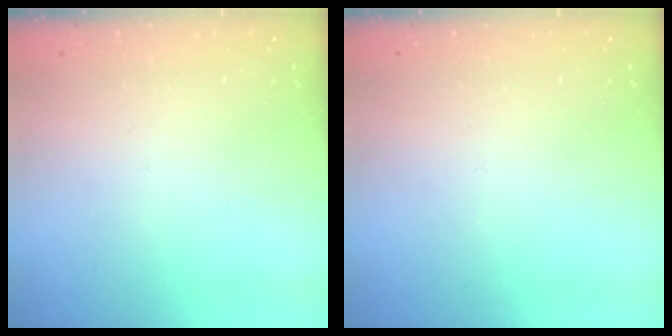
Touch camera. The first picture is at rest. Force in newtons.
{"total": 0.0}